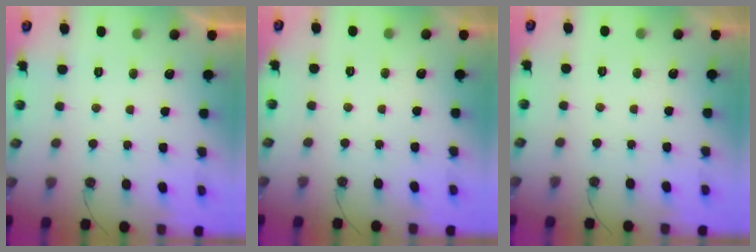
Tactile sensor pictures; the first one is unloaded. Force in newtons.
{"total": 0.0}
{"total": 0.0}